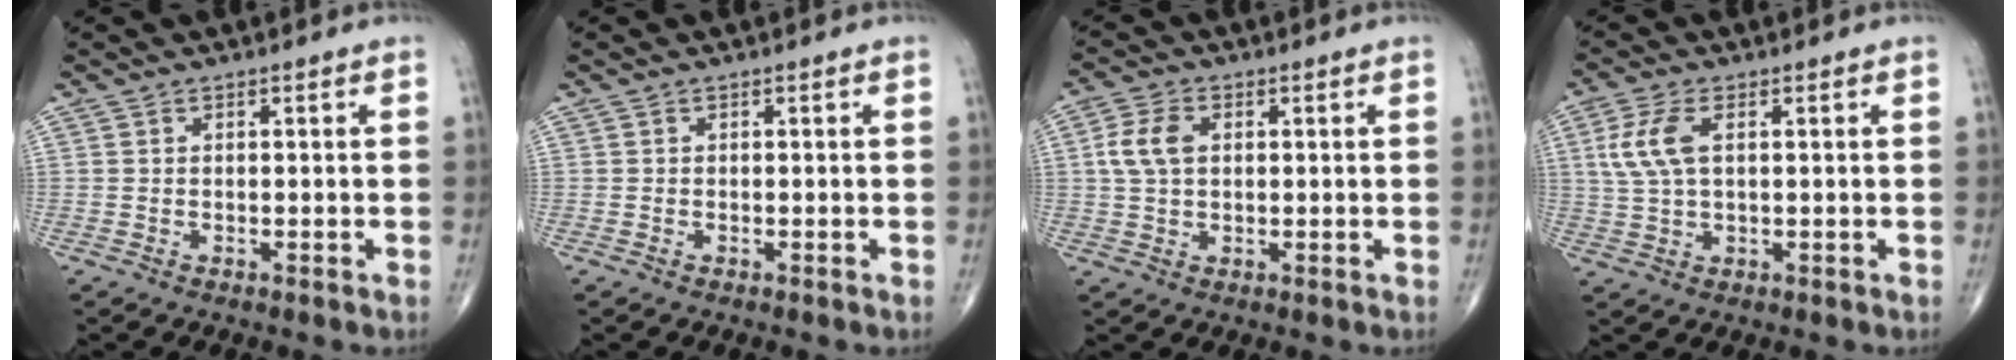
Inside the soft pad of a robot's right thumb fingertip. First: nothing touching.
{"total": 0.0}
{"total": 5.8, "force": [1.1, 3.8, 4.3], "torque": [-0.091, 0.008, 0.018]}
{"total": 6.9, "force": [1.6, 3.4, 5.8], "torque": [-0.140, 0.008, 0.033]}